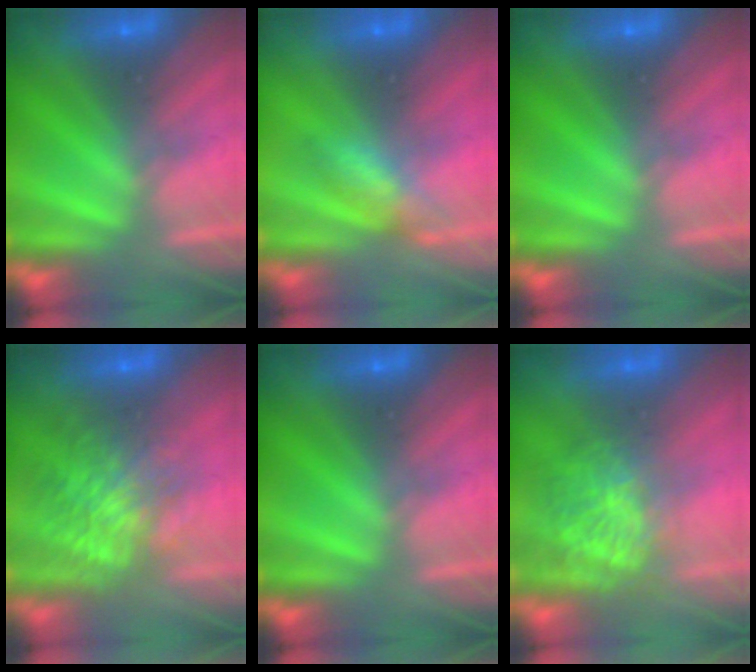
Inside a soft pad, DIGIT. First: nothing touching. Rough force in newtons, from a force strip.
{"total": 2.8}
{"total": 0.0}
{"total": 7.2}
{"total": 0.0}
{"total": 3.6}